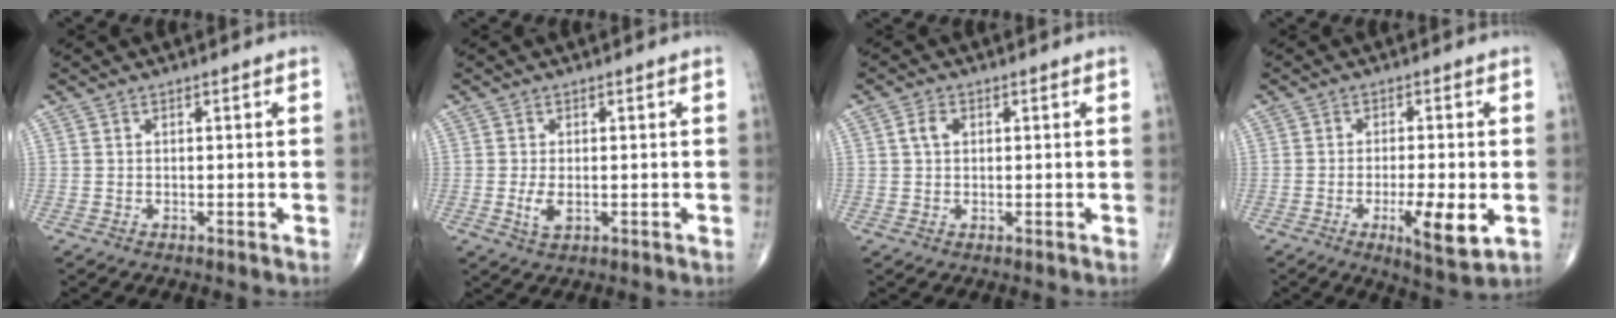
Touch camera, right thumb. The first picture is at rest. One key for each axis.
{"total": 2.9, "fx": -0.4, "fy": 1.4, "fz": 2.4, "tx": -0.051, "ty": -0.005, "tz": -0.007}
{"total": 2.6, "fx": 0.6, "fy": 1.8, "fz": 1.8, "tx": -0.035, "ty": 0.006, "tz": 0.010}
{"total": 8.6, "fx": -2.4, "fy": 2.1, "fz": 8.0, "tx": -0.129, "ty": -0.013, "tz": -0.036}